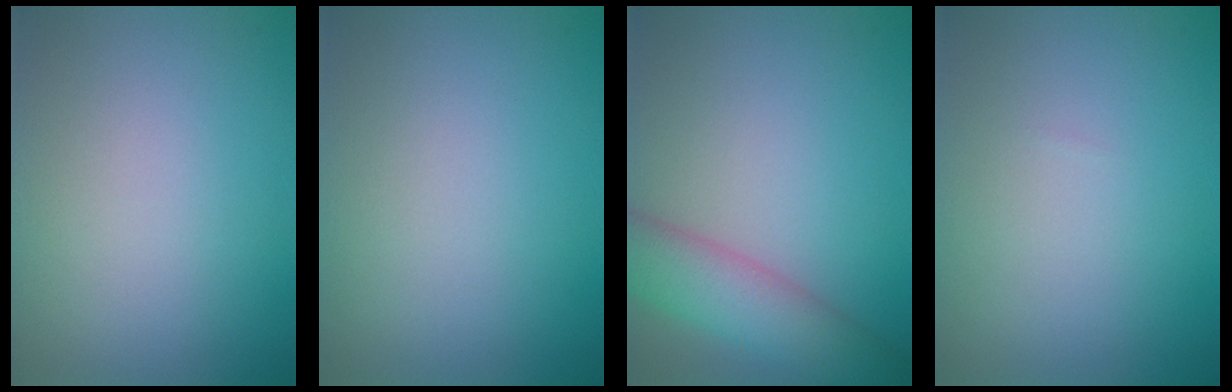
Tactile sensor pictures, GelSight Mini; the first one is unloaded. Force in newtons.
{"total": 0.0}
{"total": 5.7, "press": 5.7, "slide": 0.2}
{"total": 0.0}